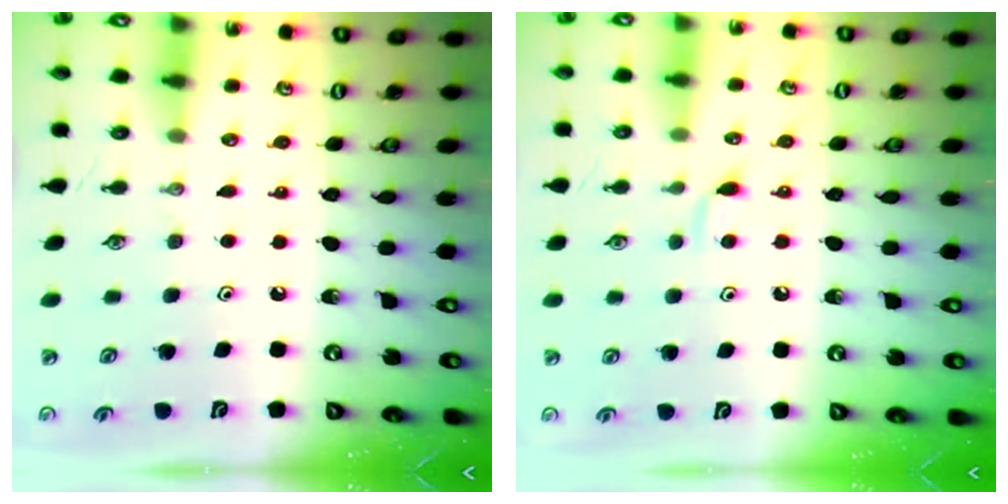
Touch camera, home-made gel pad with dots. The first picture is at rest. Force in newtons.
{"total": 4.0, "press": 3.9, "slide": 0.6}